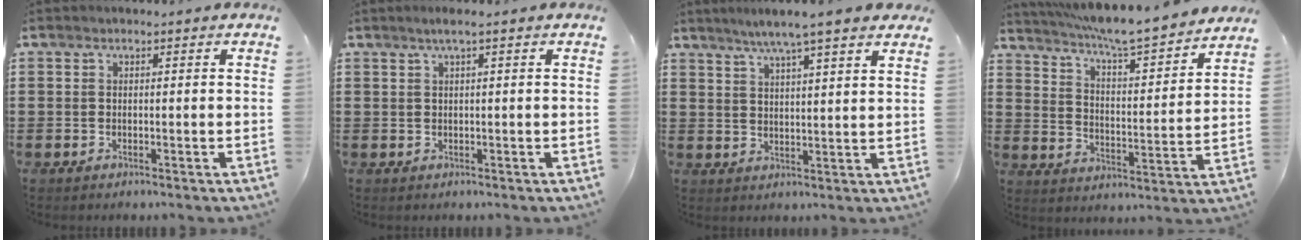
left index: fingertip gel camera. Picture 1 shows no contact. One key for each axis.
{"total": 1.3, "fx": 0.4, "fy": -0.1, "fz": 1.2, "tx": -0.023, "ty": -0.001, "tz": 0.007}
{"total": 5.6, "fx": 4.5, "fy": -0.3, "fz": 3.2, "tx": -0.075, "ty": -0.013, "tz": 0.077}
{"total": 6.2, "fx": 5.6, "fy": -0.8, "fz": 2.5, "tx": -0.075, "ty": -0.047, "tz": 0.086}